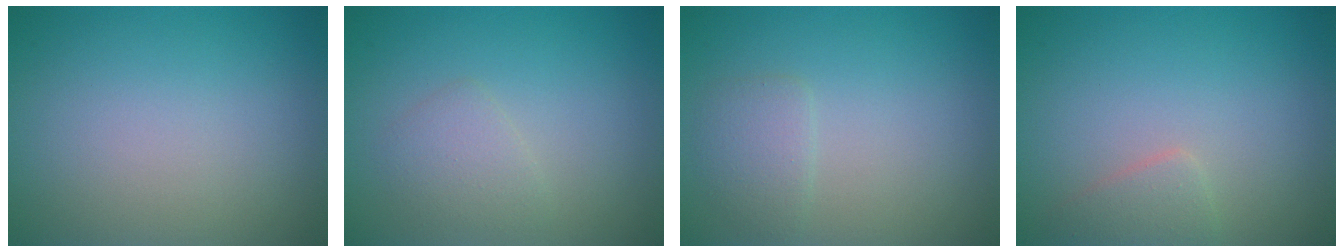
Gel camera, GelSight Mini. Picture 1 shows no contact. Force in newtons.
{"total": 1.7, "press": 1.7, "slide": 0.2}
{"total": 1.7, "press": 1.7, "slide": 0.1}
{"total": 1.6, "press": 1.6, "slide": 0.0}